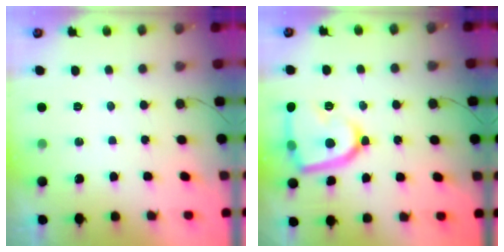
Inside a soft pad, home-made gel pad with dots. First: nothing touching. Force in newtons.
{"total": 15.5, "press": 15.4, "slide": 1.3}